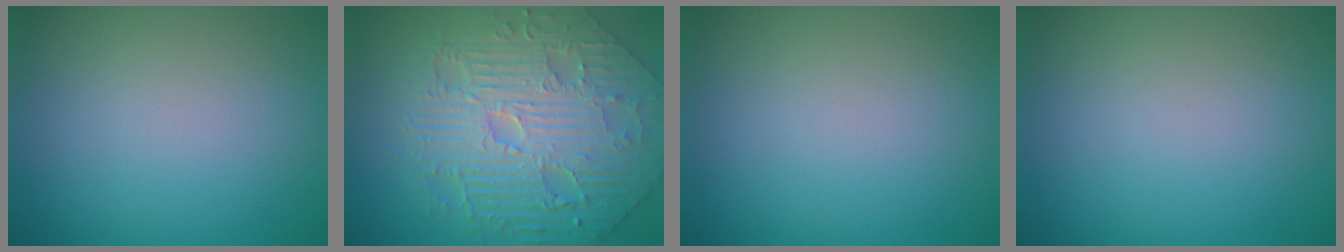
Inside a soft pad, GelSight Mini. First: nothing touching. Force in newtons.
{"total": 8.4, "press": 6.7, "slide": 5.2}
{"total": 0.0}
{"total": 0.0}